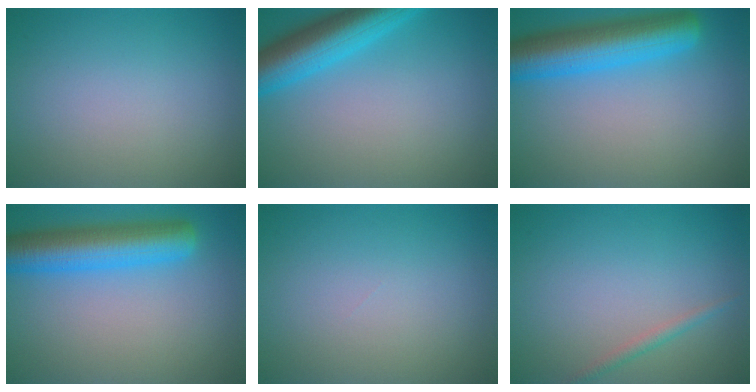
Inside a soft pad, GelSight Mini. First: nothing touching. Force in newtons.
{"total": 6.8, "press": 6.8, "slide": 0.4}
{"total": 7.7, "press": 7.7, "slide": 0.3}
{"total": 6.8, "press": 6.8, "slide": 0.3}
{"total": 0.0}
{"total": 1.1, "press": 1.1, "slide": 0.0}